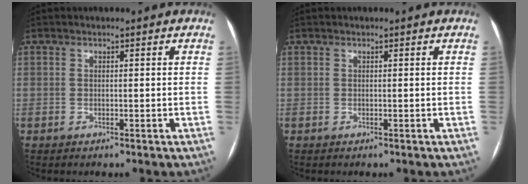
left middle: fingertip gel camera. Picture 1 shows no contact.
{"total": 0.0}